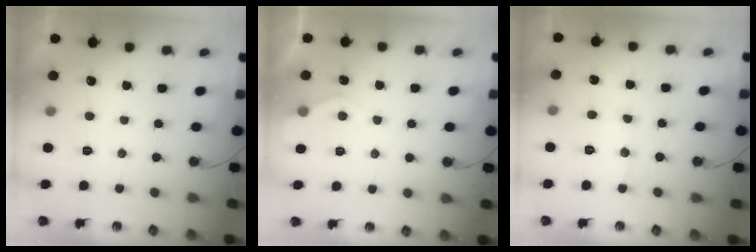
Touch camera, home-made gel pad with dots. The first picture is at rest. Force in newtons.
{"total": 4.5, "press": 4.4, "slide": 0.6}
{"total": 8.4, "press": 8.3, "slide": 0.7}